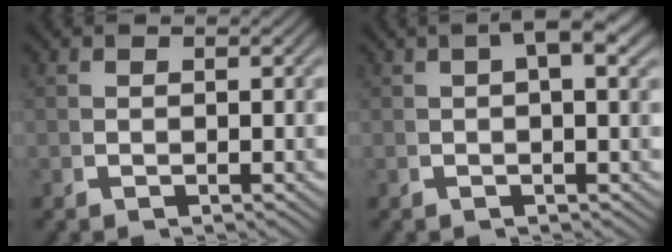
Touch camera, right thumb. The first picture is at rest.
{"total": 3.4, "force": [1.5, 0.7, 3.0], "torque": [-0.034, 0.020, 0.017]}